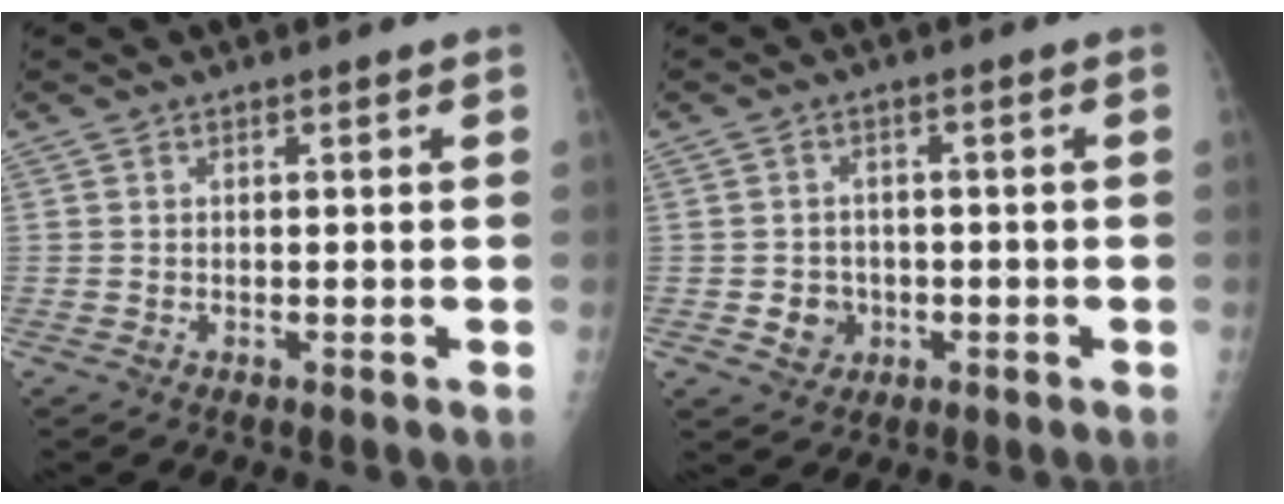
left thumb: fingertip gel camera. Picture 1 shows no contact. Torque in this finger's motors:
{"motor_torque": [-0.03, 0.04, 0.08, -0.09, 0.00]}